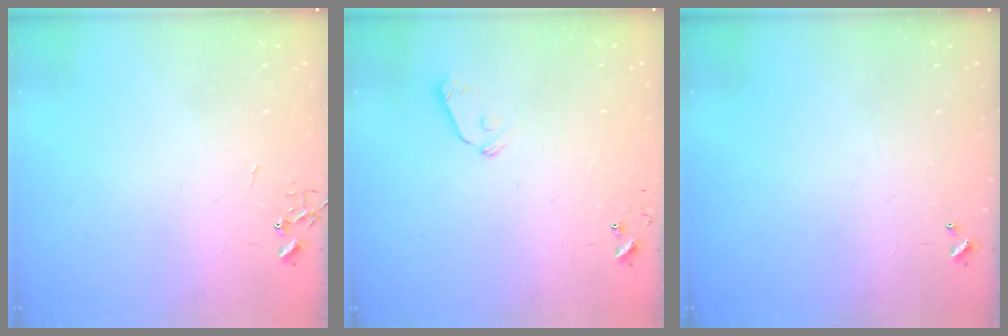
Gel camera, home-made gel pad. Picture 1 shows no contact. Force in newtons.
{"total": 6.0, "press": 6.0, "slide": 0.7}
{"total": 0.0}